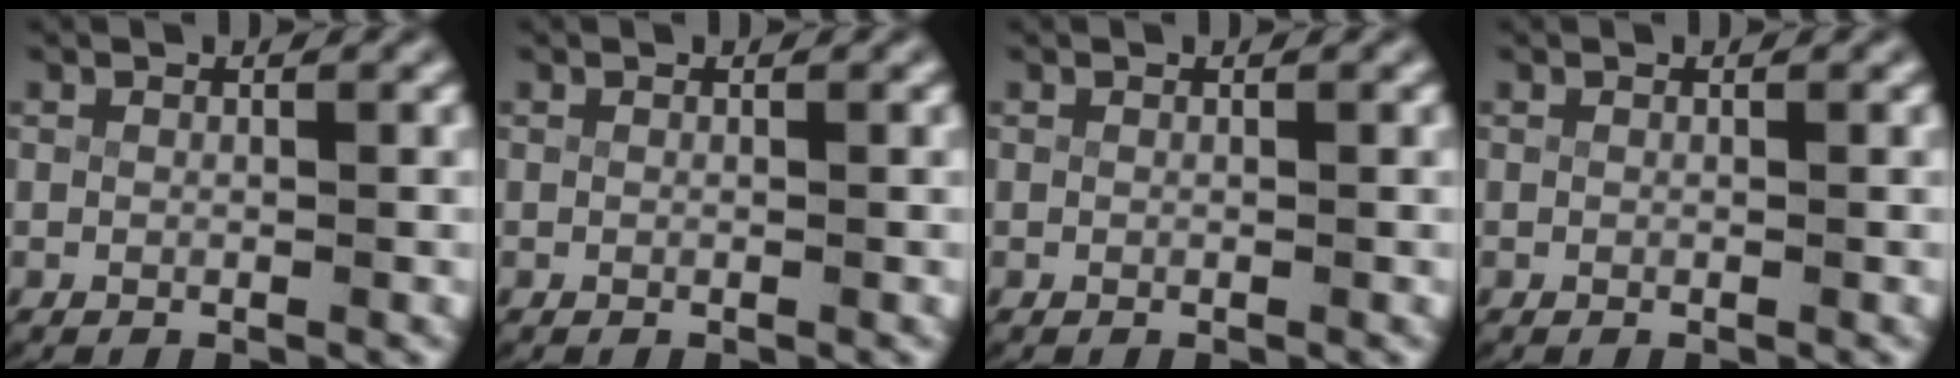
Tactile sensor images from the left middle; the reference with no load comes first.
{"total": 0.0}
{"total": 0.0}
{"total": 0.0}